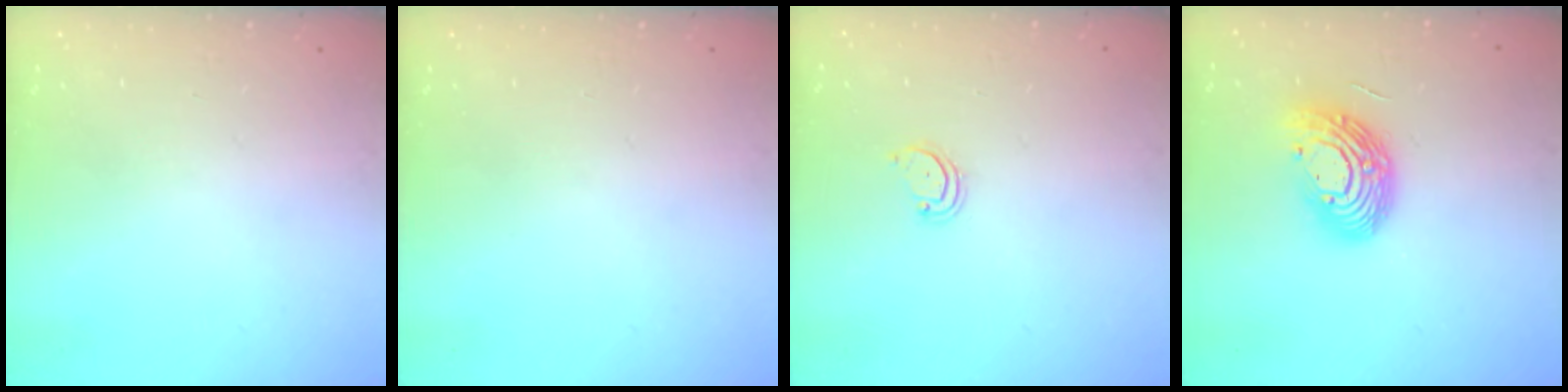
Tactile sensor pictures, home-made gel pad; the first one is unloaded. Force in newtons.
{"total": 0.0}
{"total": 2.5, "press": 2.5, "slide": 0.2}
{"total": 14.2, "press": 14.2, "slide": 1.1}